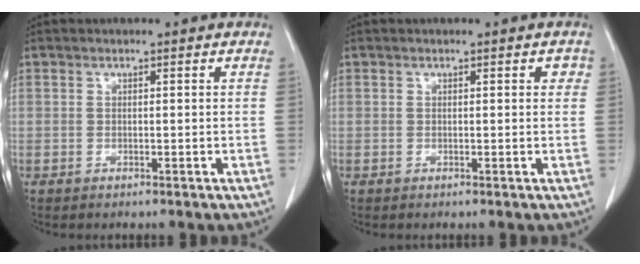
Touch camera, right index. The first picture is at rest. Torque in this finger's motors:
{"motor_torque": [0.12, -0.05, 0.05, 0.00]}